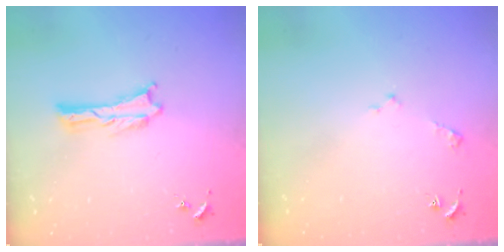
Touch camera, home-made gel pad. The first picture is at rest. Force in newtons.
{"total": 1.6, "press": 1.6, "slide": 0.2}